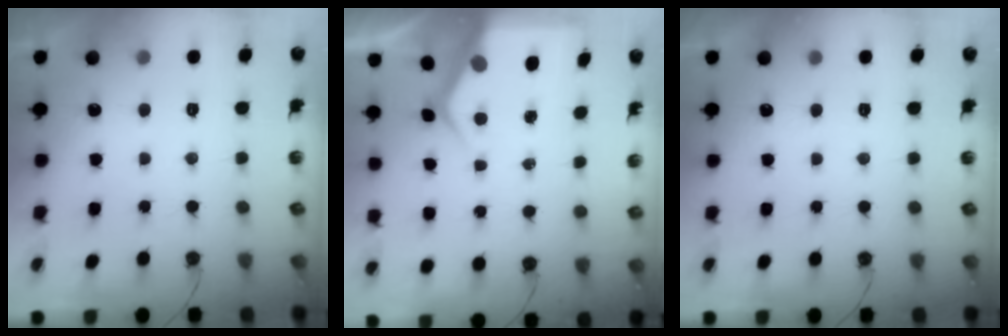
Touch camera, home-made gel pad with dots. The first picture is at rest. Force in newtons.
{"total": 5.5, "press": 5.5, "slide": 0.3}
{"total": 0.0}